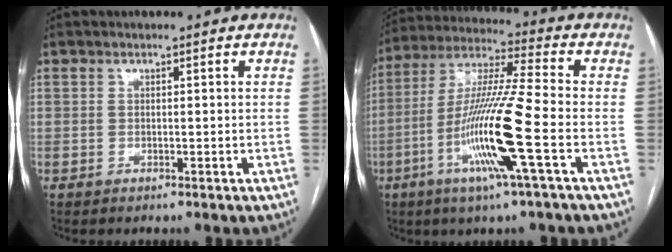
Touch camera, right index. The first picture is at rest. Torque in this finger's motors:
{"motor_torque": [2.14, 0.00, 1.05, 0.21]}